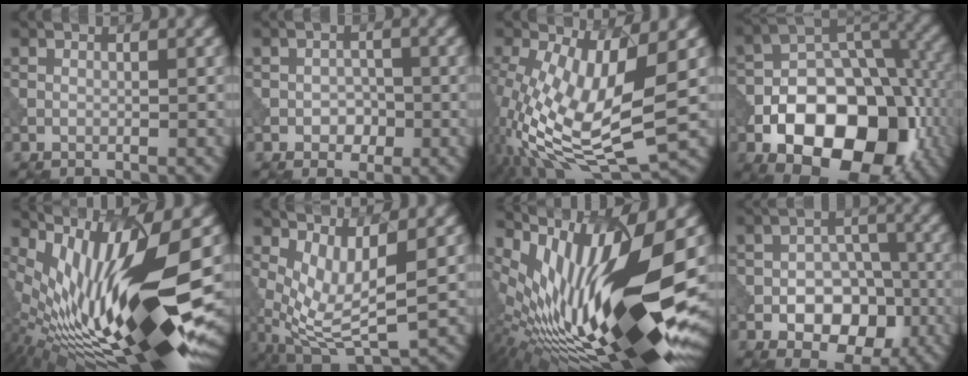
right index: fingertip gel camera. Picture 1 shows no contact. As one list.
[{"total": 1.9, "force": [-0.6, 1.5, 1.0], "torque": [-0.012, -0.002, -0.011]}, {"total": 11.3, "force": [-1.5, 4.4, 10.3], "torque": [-0.215, -0.027, -0.024]}, {"total": 16.0, "force": [-6.1, 9.8, 11.0], "torque": [-0.144, -0.016, -0.107]}, {"total": 16.3, "force": [-0.2, 4.6, 15.6], "torque": [-0.296, -0.011, 0.007]}, {"total": 5.3, "force": [1.1, 1.9, 4.8], "torque": [-0.104, -0.017, 0.031]}, {"total": 17.2, "force": [1.9, 5.4, 16.2], "torque": [-0.302, -0.013, 0.046]}, {"total": 7.7, "force": [-2.7, 5.1, 5.1], "torque": [-0.039, 0.003, -0.056]}]